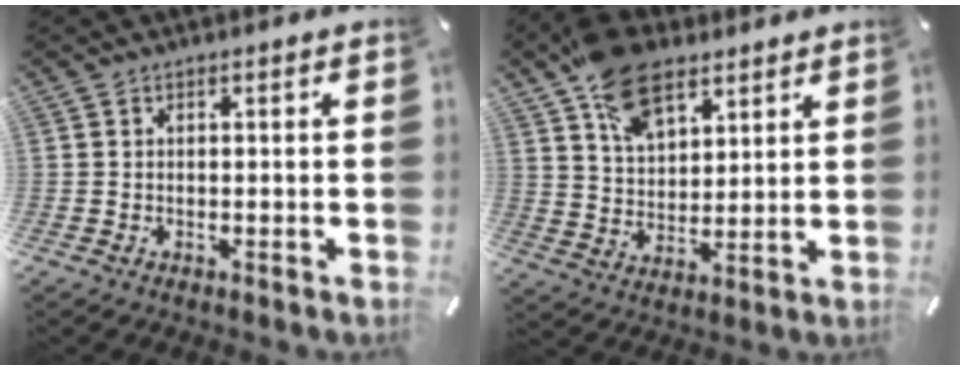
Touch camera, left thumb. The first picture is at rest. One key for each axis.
{"total": 13.5, "fx": 8.3, "fy": 8.0, "fz": 7.0, "tx": -0.130, "ty": -0.026, "tz": 0.155}